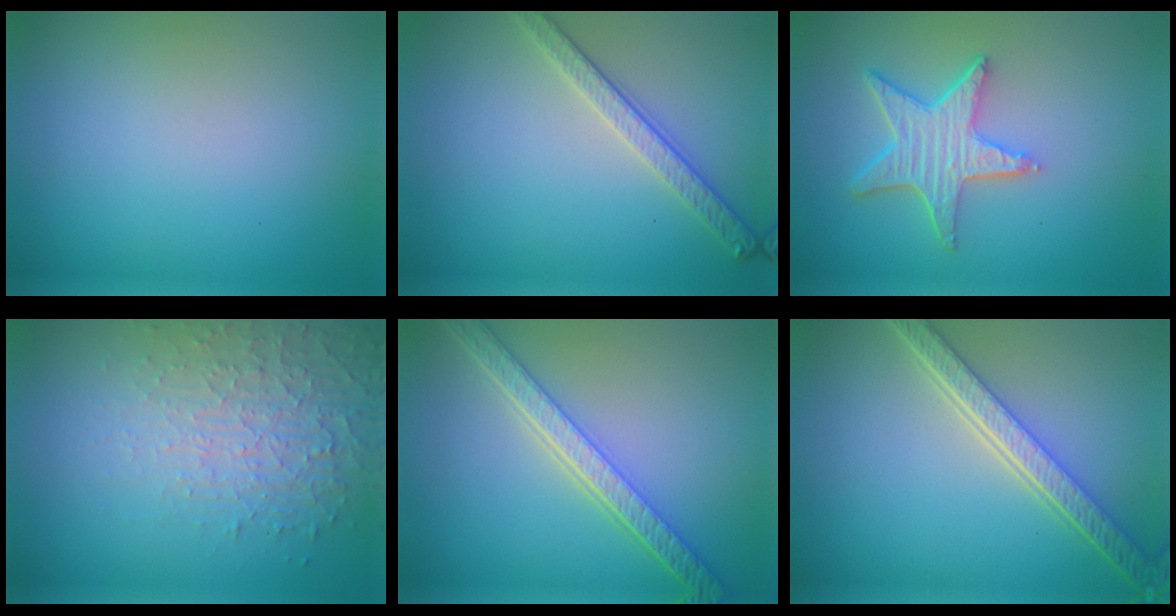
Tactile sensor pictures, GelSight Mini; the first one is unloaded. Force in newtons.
{"total": 2.8, "press": 2.6, "slide": 1.0}
{"total": 5.1, "press": 4.1, "slide": 3.1}
{"total": 5.2, "press": 3.3, "slide": 3.9}
{"total": 5.3, "press": 4.2, "slide": 3.3}
{"total": 5.4, "press": 4.1, "slide": 3.5}